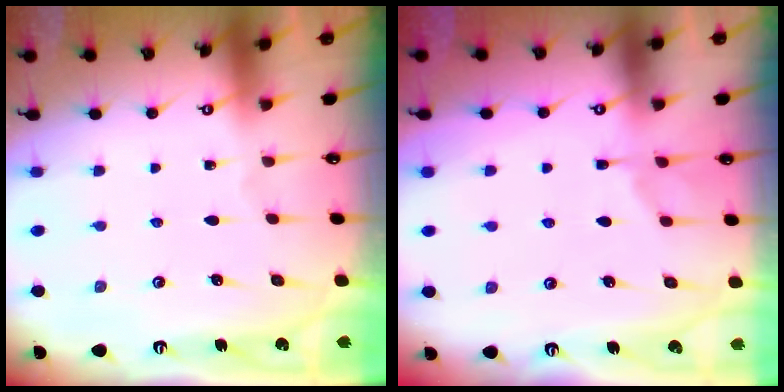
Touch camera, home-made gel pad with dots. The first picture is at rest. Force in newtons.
{"total": 1.7, "press": 1.4, "slide": 0.9}